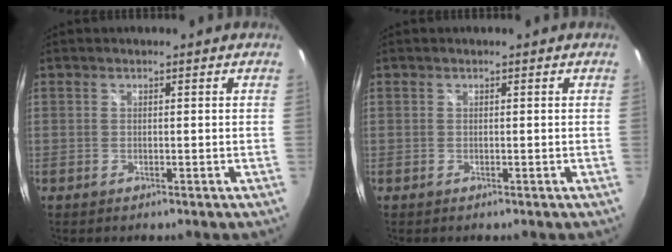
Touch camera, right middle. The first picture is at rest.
{"total": 0.0}